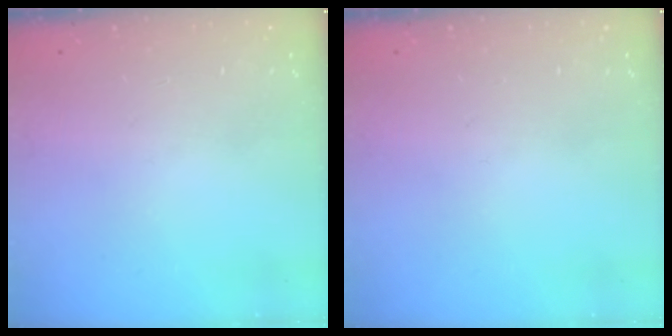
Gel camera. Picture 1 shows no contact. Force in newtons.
{"total": 0.0}